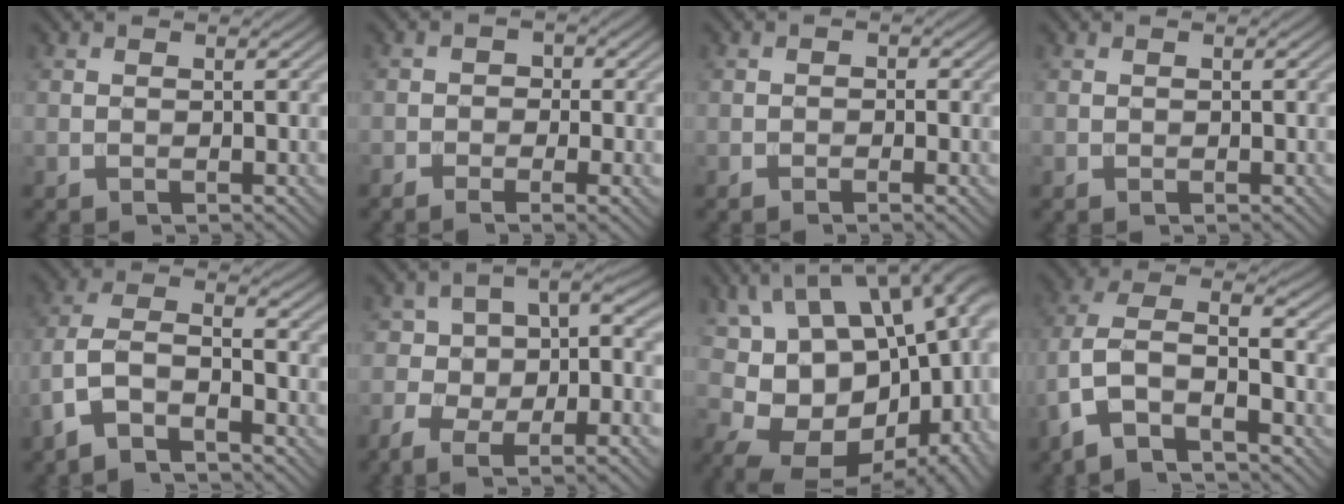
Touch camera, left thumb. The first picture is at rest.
{"total": 4.5, "force": [-2.2, 2.6, 3.0], "torque": [-0.029, -0.002, -0.033]}
{"total": 1.4, "force": [-0.7, 0.6, 1.0], "torque": [-0.013, 0.001, -0.014]}
{"total": 0.0}
{"total": 7.3, "force": [-4.3, 2.9, 5.1], "torque": [-0.110, 0.004, -0.098]}
{"total": 13.1, "force": [-4.9, 6.9, 10.0], "torque": [-0.174, -0.021, -0.075]}
{"total": 20.7, "force": [2.5, 13.2, 15.7], "torque": [-0.236, -0.028, 0.103]}
{"total": 9.9, "force": [-4.3, 4.4, 7.8], "torque": [-0.169, 0.008, -0.095]}